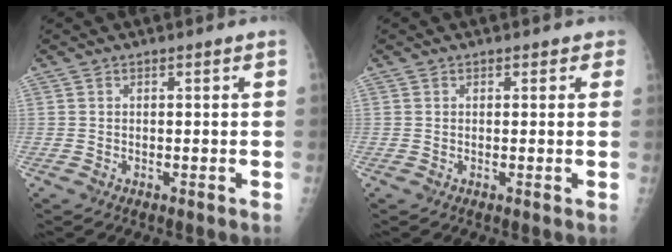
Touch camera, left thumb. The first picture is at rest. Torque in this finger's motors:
{"motor_torque": [-0.16, 0.05, 0.06, 0.03, 0.03]}